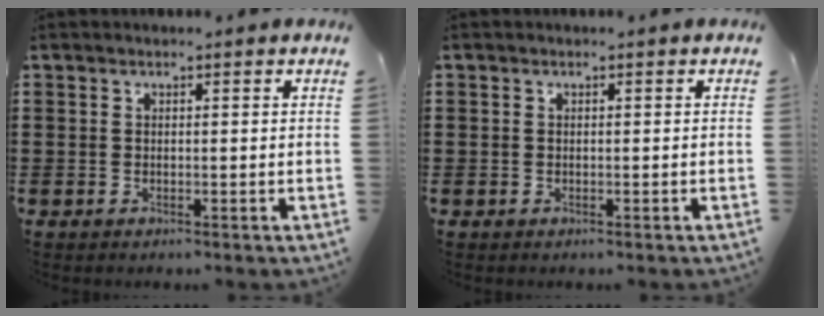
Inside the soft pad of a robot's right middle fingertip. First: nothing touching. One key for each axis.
{"total": 0.5, "fx": -0.1, "fy": 0.5, "fz": 0.0, "tx": -0.001, "ty": 0.005, "tz": -0.004}